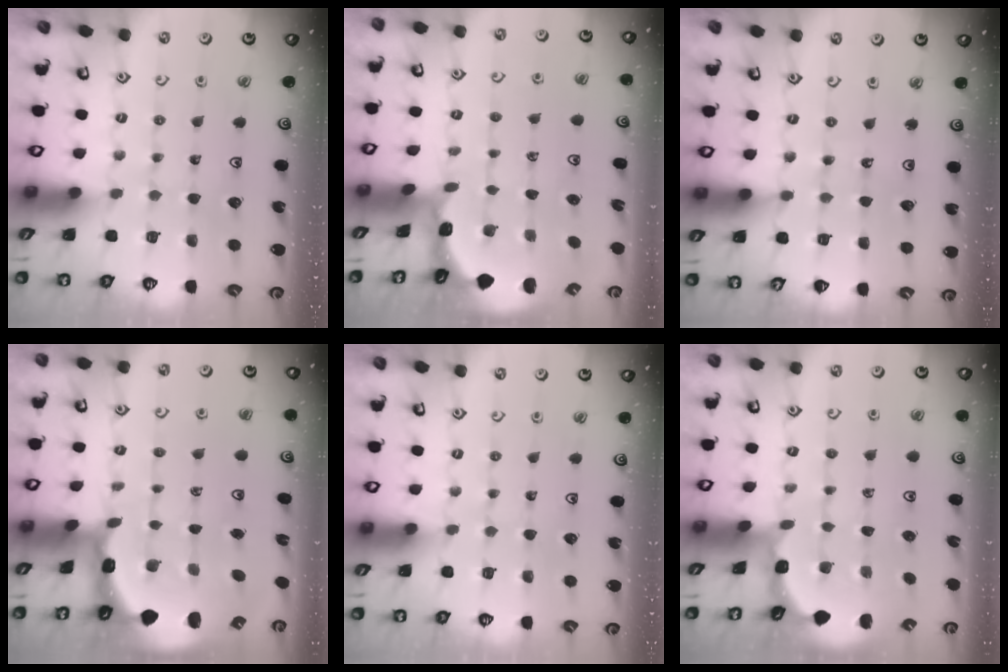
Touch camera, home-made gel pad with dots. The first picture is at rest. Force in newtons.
{"total": 1.2, "press": 1.2, "slide": 0.1}
{"total": 3.9, "press": 3.8, "slide": 0.4}
{"total": 2.2, "press": 2.0, "slide": 1.0}
{"total": 0.0}
{"total": 1.7, "press": 1.7, "slide": 0.2}